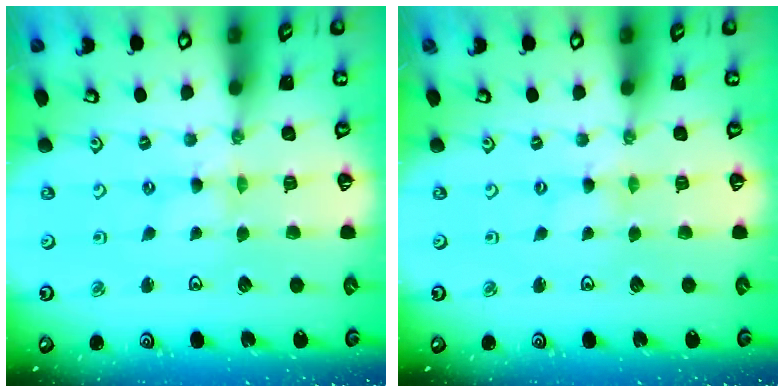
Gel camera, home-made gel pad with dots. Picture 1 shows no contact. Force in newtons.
{"total": 0.0}